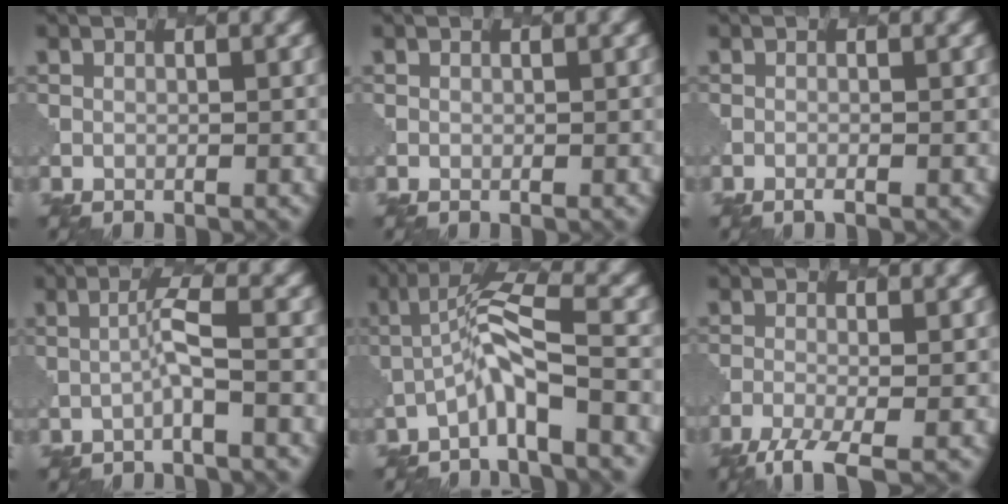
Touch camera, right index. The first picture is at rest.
{"total": 0.0}
{"total": 0.6, "force": [-0.4, 0.1, 0.5], "torque": [-0.004, 0.000, -0.010]}
{"total": 2.0, "force": [-0.4, -0.1, 1.9], "torque": [-0.041, 0.007, -0.013]}
{"total": 4.0, "force": [-2.0, 0.3, 3.4], "torque": [-0.066, 0.015, -0.046]}
{"total": 3.8, "force": [-2.5, 0.8, 2.7], "torque": [-0.049, -0.009, -0.057]}